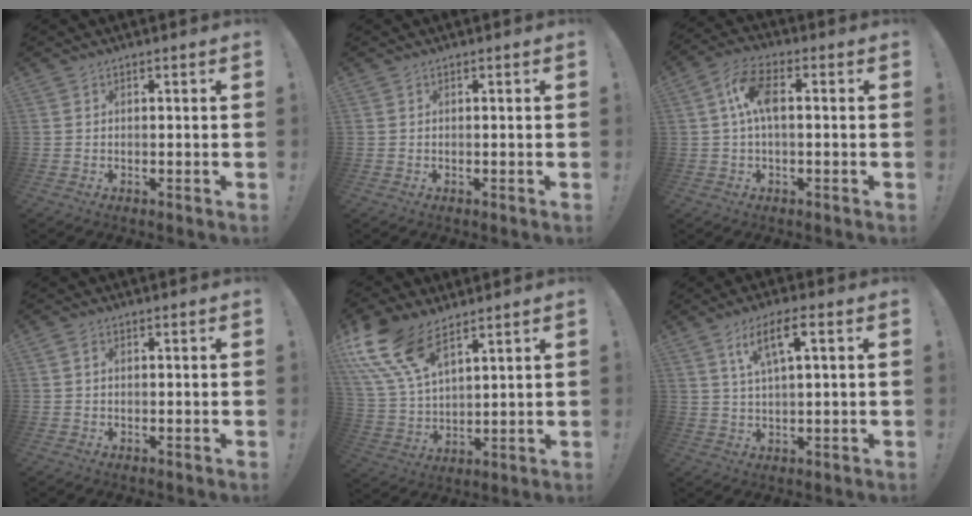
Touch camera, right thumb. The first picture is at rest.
{"total": 0.0}
{"total": 9.3, "force": [0.8, 4.0, 8.4], "torque": [-0.162, 0.011, 0.017]}
{"total": 1.5, "force": [0.4, 0.9, 1.2], "torque": [-0.025, 0.005, 0.007]}
{"total": 15.3, "force": [10.4, 6.9, 8.9], "torque": [-0.188, -0.053, 0.195]}
{"total": 8.1, "force": [3.2, 1.6, 7.3], "torque": [-0.126, -0.001, 0.051]}